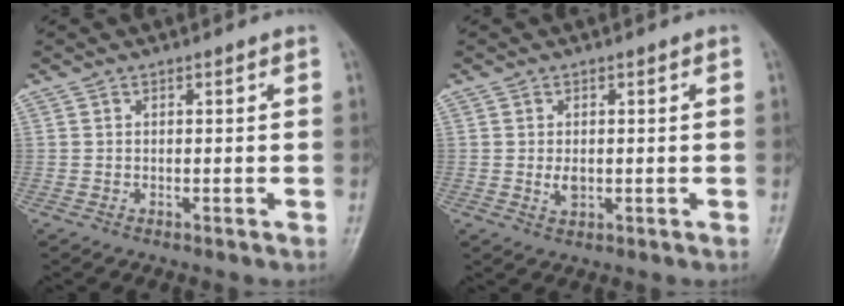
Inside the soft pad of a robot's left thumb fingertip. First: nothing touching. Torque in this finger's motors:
{"motor_torque": [0.03, 0.10, 0.08, -0.11, 0.01]}